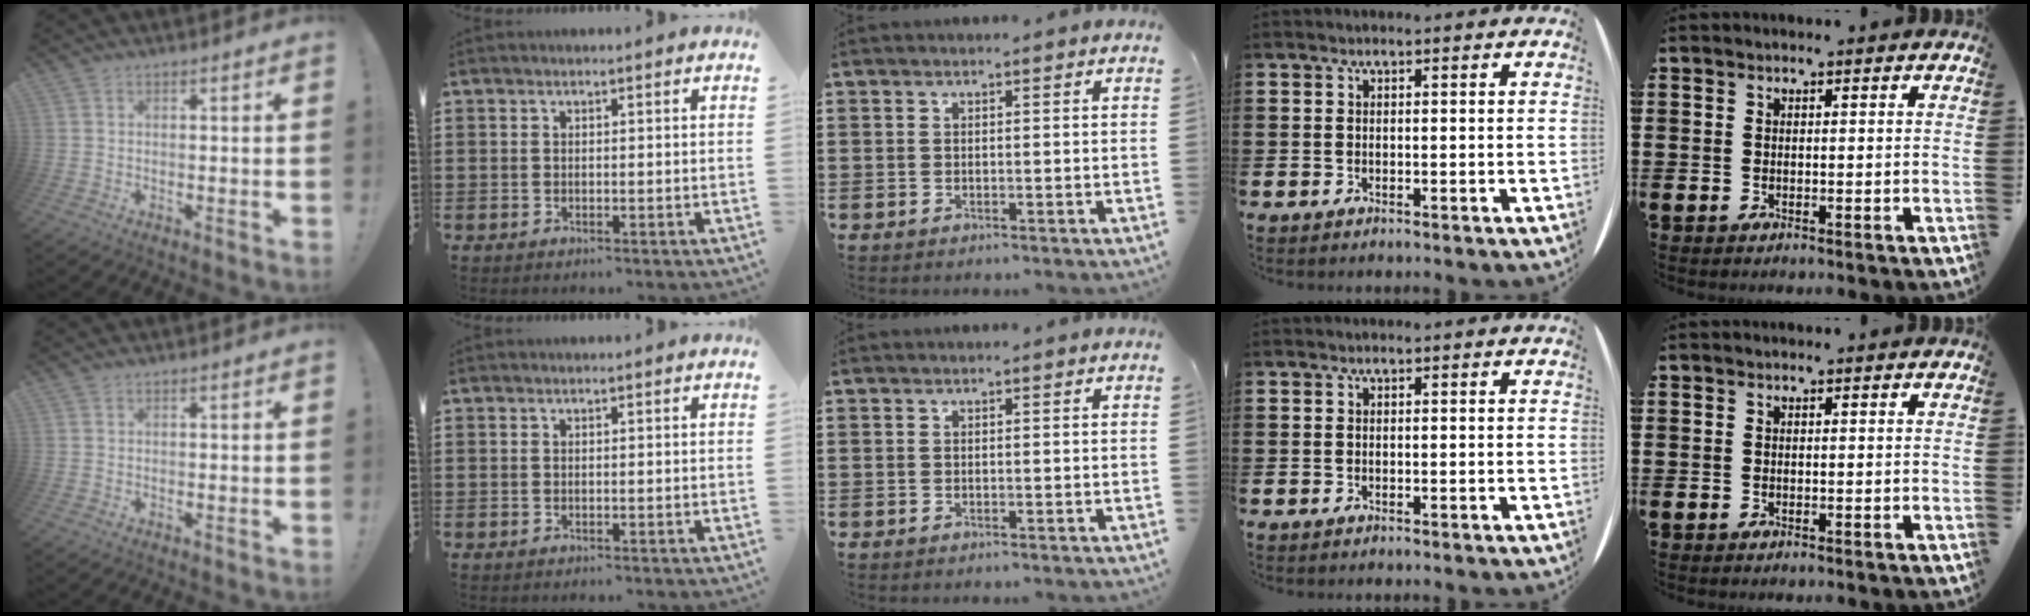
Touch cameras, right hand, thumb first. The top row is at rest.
{}